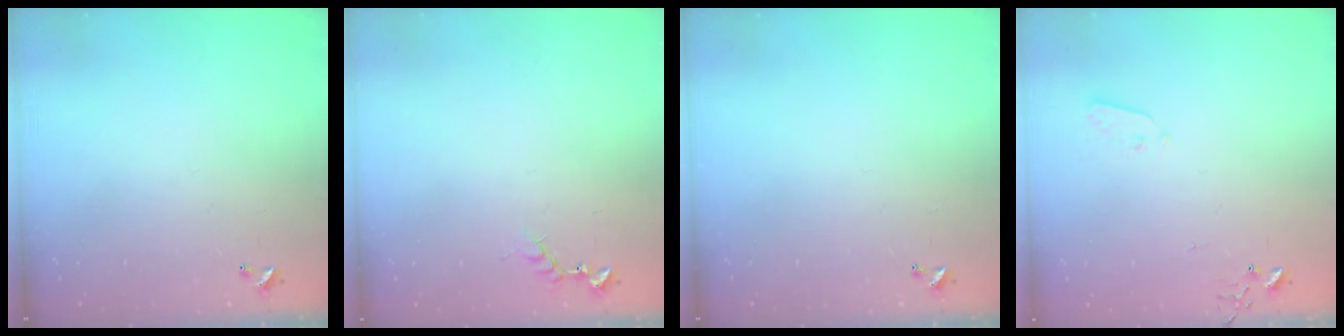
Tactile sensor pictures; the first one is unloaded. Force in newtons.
{"total": 6.0, "press": 6.0, "slide": 0.6}
{"total": 0.0}
{"total": 2.9, "press": 2.9, "slide": 0.4}